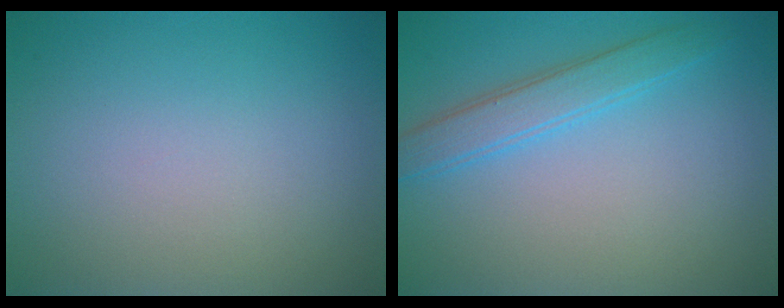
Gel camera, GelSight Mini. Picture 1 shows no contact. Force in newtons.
{"total": 2.9, "press": 2.9, "slide": 0.0}